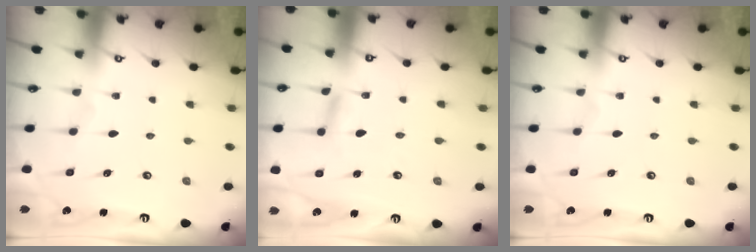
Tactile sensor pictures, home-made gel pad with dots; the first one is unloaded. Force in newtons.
{"total": 3.6, "press": 3.6, "slide": 0.3}
{"total": 0.0}